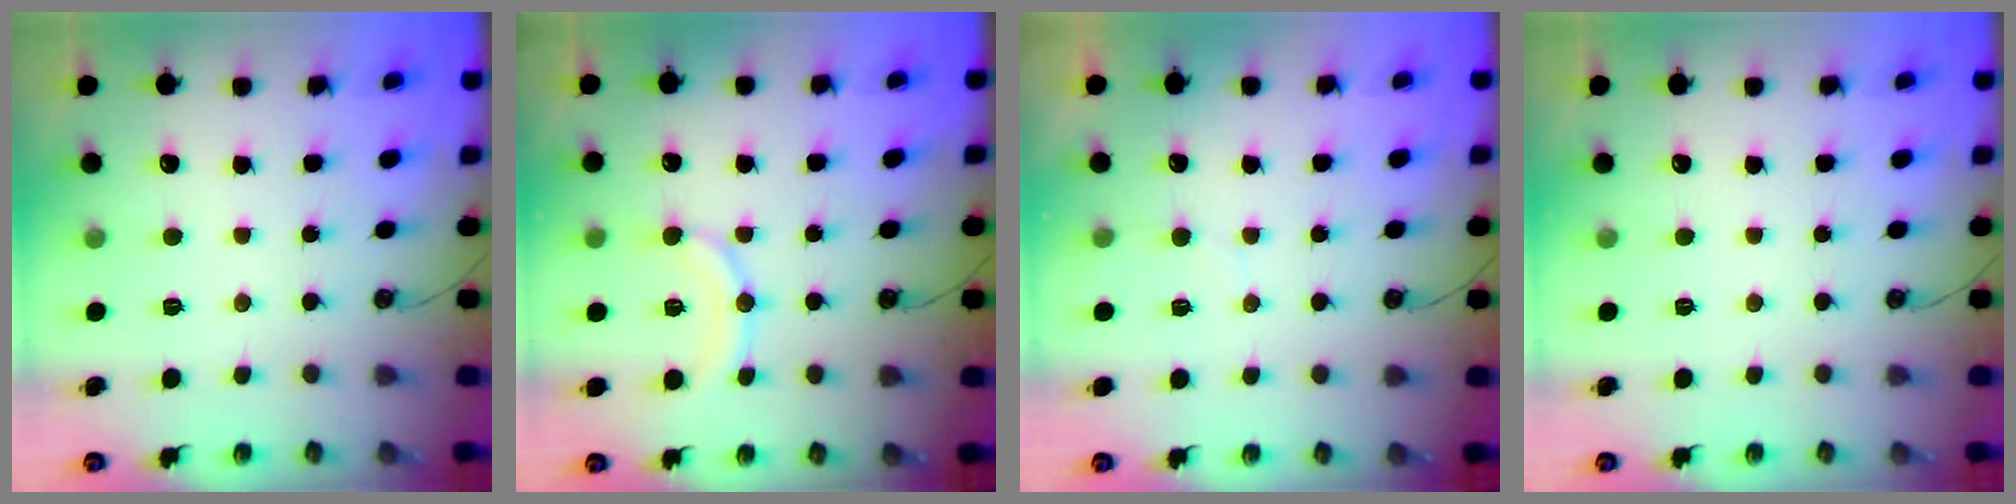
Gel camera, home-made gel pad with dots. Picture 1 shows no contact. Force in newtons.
{"total": 11.3, "press": 11.0, "slide": 2.3}
{"total": 2.5, "press": 2.5, "slide": 0.1}
{"total": 0.0}